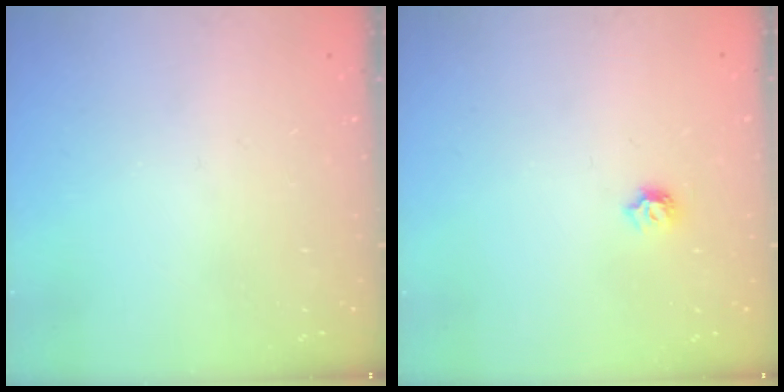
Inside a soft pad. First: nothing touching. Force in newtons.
{"total": 4.7, "press": 4.7, "slide": 0.8}